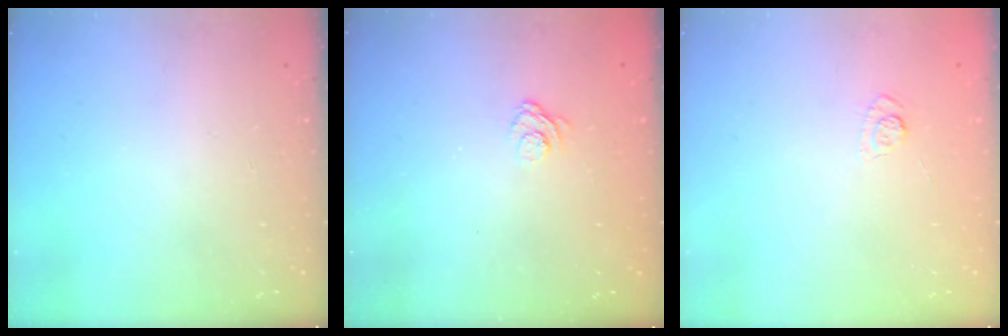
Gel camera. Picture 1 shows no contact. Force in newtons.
{"total": 3.2, "press": 2.9, "slide": 1.3}
{"total": 3.5, "press": 3.1, "slide": 1.6}